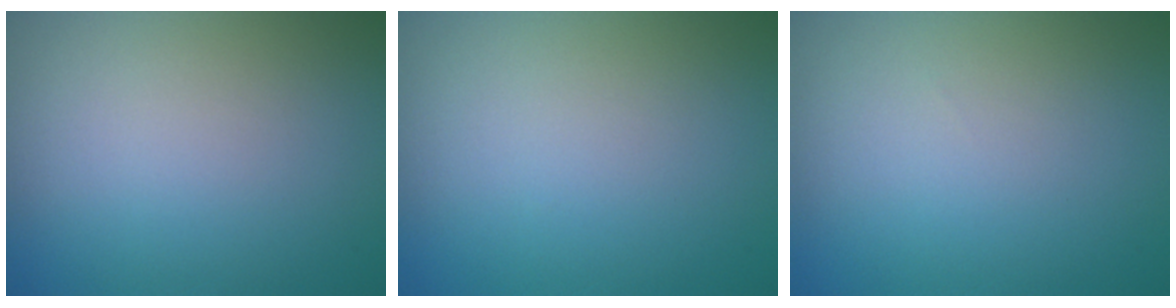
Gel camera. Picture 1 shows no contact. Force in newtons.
{"total": 0.0}
{"total": 0.0}